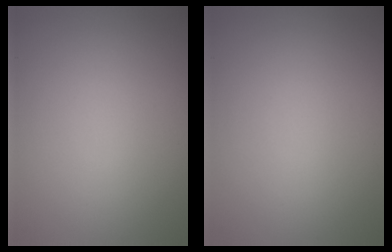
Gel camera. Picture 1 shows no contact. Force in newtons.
{"total": 0.0}